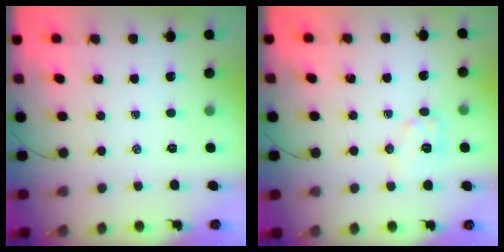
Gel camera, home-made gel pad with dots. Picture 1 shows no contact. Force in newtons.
{"total": 7.7, "press": 7.7, "slide": 0.4}